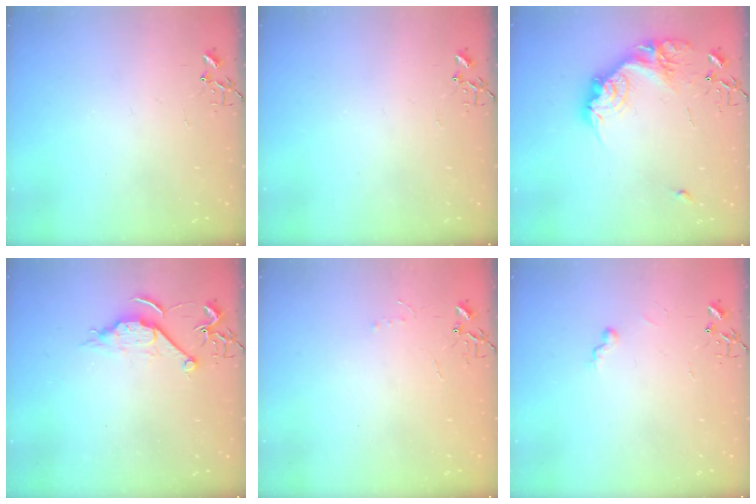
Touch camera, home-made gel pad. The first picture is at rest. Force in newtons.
{"total": 0.0}
{"total": 19.5, "press": 19.5, "slide": 1.4}
{"total": 7.7, "press": 7.6, "slide": 0.8}
{"total": 3.7, "press": 3.6, "slide": 0.5}
{"total": 4.6, "press": 4.6, "slide": 0.5}